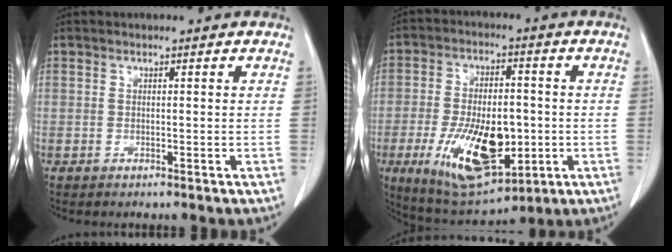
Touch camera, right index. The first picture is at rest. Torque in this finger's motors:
{"motor_torque": [1.61, -0.52, 0.40, 0.21]}